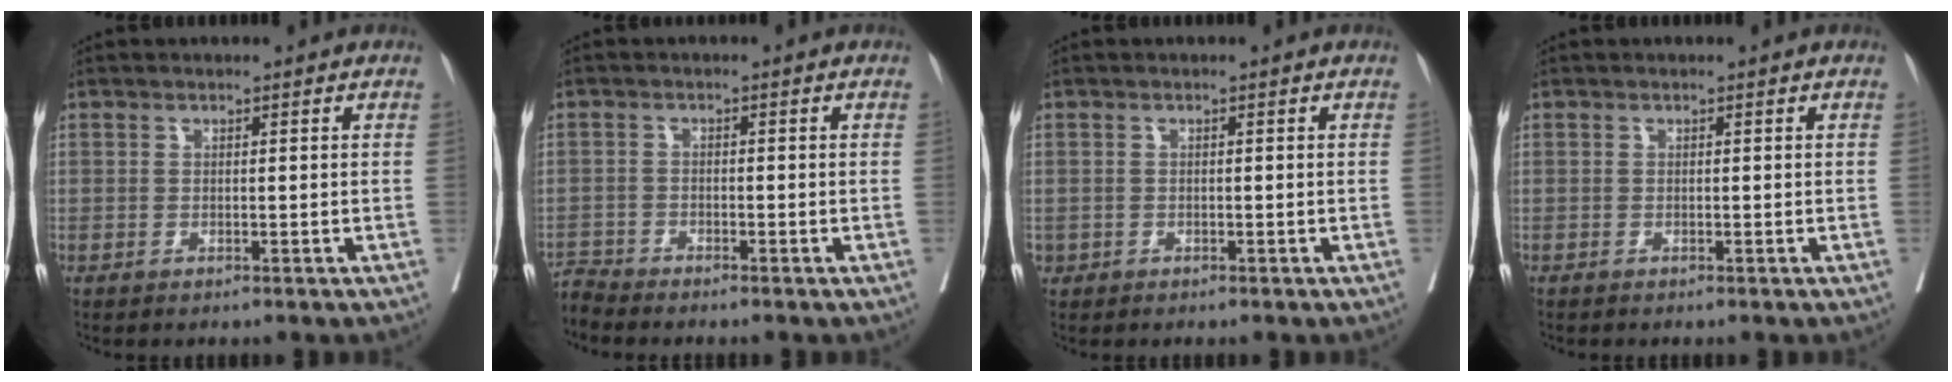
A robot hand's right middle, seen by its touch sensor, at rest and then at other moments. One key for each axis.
{"total": 2.8, "fx": -2.7, "fy": -0.7, "fz": -0.6, "tx": 0.010, "ty": -0.017, "tz": -0.053}
{"total": 0.8, "fx": -0.3, "fy": 0.7, "fz": 0.2, "tx": -0.007, "ty": 0.003, "tz": -0.004}
{"total": 0.0}